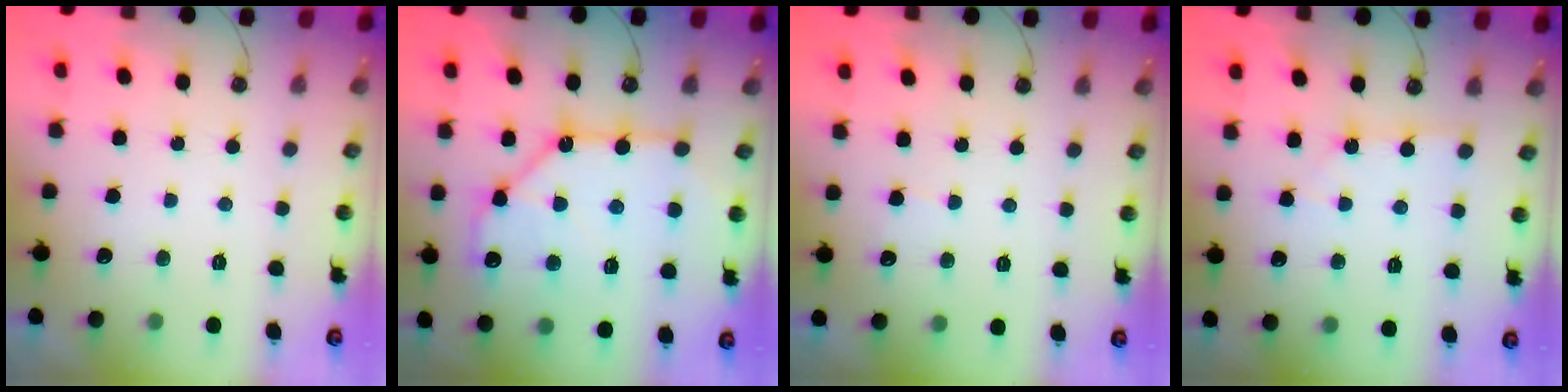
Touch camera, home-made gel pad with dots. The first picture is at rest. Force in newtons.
{"total": 15.1, "press": 15.0, "slide": 1.8}
{"total": 3.2, "press": 3.2, "slide": 0.4}
{"total": 2.6, "press": 2.6, "slide": 0.4}